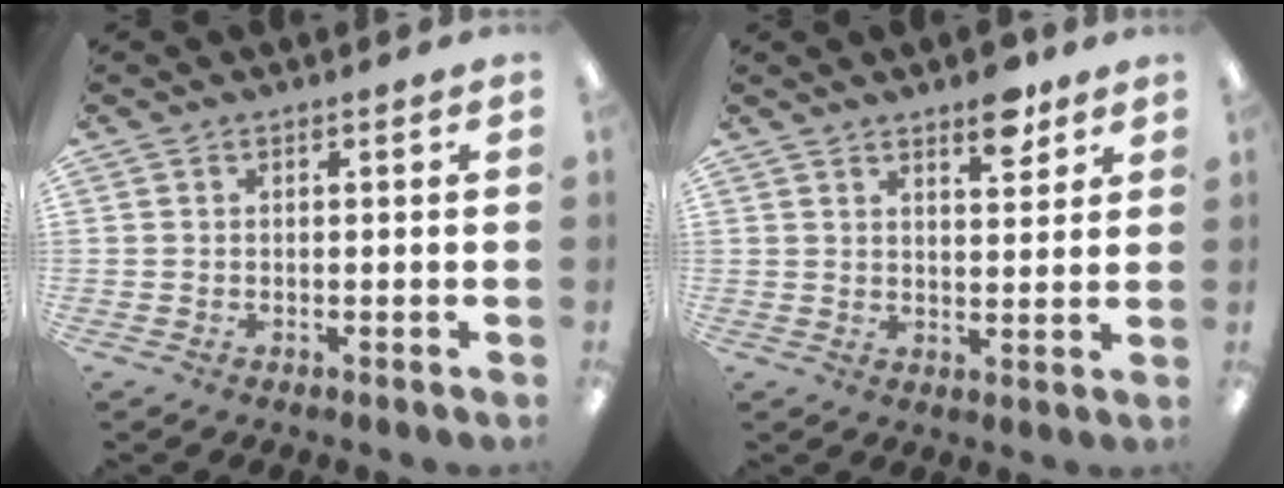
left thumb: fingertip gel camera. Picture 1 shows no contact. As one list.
[{"total": 7.0, "force": [5.2, 2.6, 3.9], "torque": [-0.041, -0.033, 0.086]}]